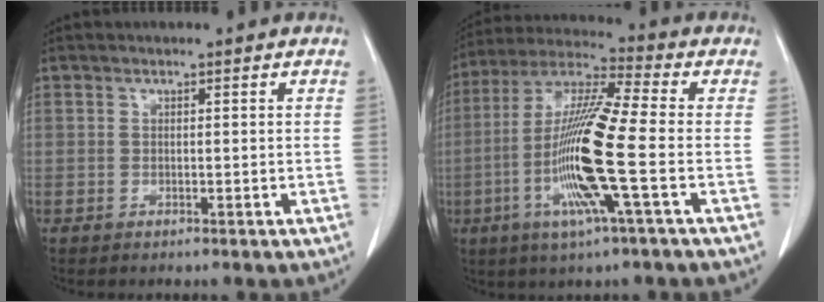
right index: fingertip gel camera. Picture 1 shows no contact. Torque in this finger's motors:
{"motor_torque": [2.14, 0.00, 0.55, 0.21]}